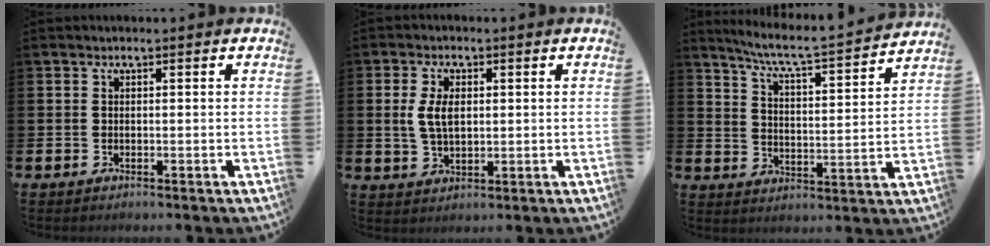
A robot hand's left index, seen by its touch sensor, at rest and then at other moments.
{"total": 4.3, "force": [1.1, 2.4, 3.4], "torque": [-0.060, 0.005, 0.015]}
{"total": 6.6, "force": [6.1, 0.1, 2.7], "torque": [-0.080, -0.047, 0.099]}